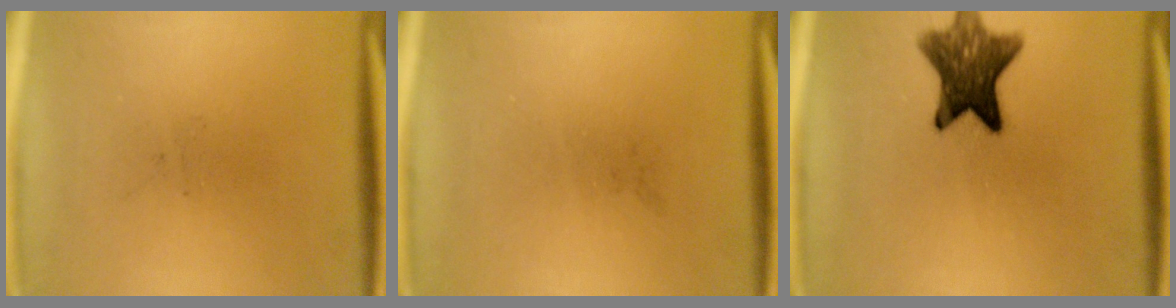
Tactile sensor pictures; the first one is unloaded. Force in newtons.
{"total": 0.0}
{"total": 10.0}